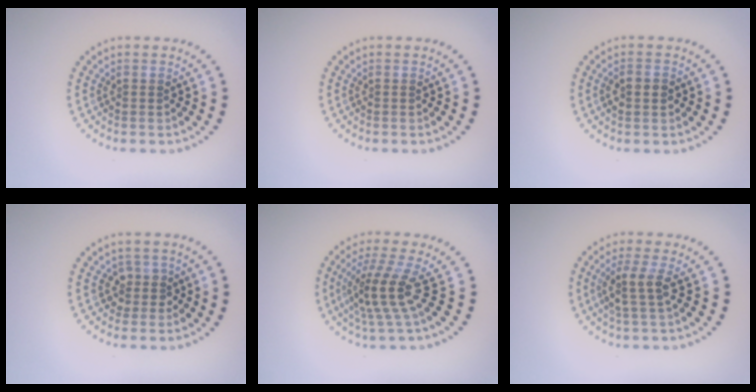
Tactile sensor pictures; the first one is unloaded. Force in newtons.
{"total": 0.0}
{"total": 1.7, "press": 1.7, "slide": 0.2}
{"total": 1.7, "press": 1.3, "slide": 1.1}
{"total": 4.0, "press": 2.8, "slide": 2.9}
{"total": 2.6, "press": 2.0, "slide": 1.6}